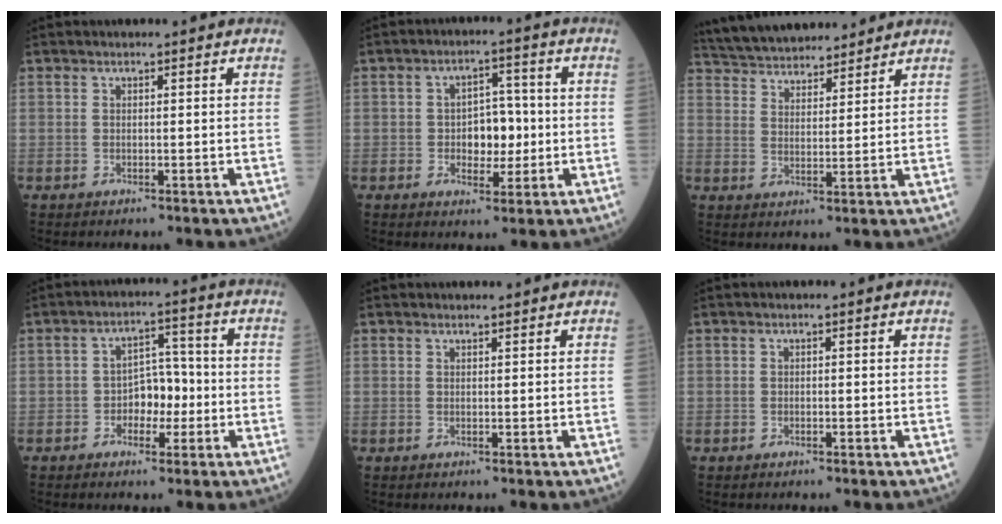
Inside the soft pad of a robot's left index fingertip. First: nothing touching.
{"total": 5.6, "force": [-0.8, 3.5, 4.4], "torque": [-0.062, 0.010, -0.011]}
{"total": 15.4, "force": [14.3, 3.5, 4.6], "torque": [-0.086, 0.034, 0.232]}
{"total": 5.2, "force": [-1.6, 3.2, 3.7], "torque": [-0.053, 0.014, -0.031]}
{"total": 0.8, "force": [0.8, 0.1, 0.0], "torque": [-0.007, 0.003, 0.015]}
{"total": 0.0}